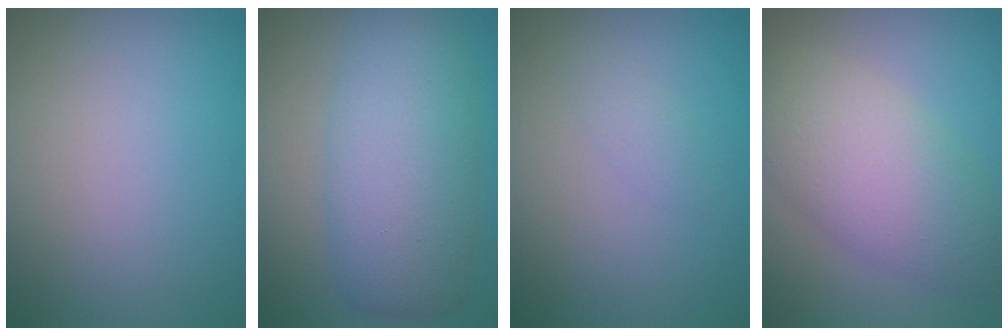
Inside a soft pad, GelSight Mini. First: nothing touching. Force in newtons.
{"total": 7.6, "press": 7.6, "slide": 0.2}
{"total": 1.0, "press": 1.0, "slide": 0.0}
{"total": 7.1, "press": 7.1, "slide": 0.4}